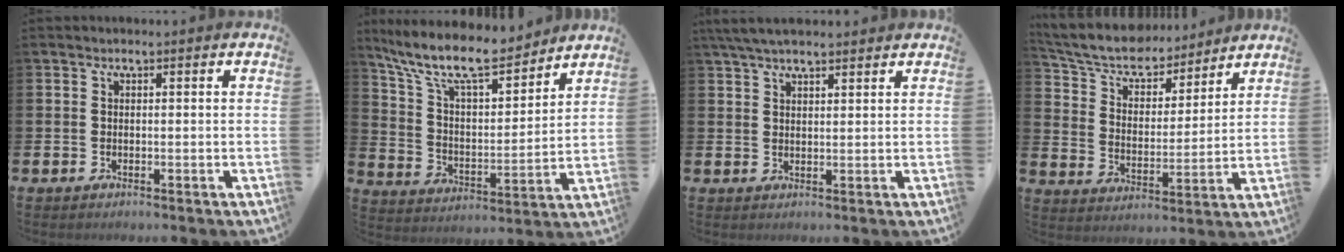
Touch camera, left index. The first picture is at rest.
{"total": 11.9, "force": [10.4, 2.9, 5.1], "torque": [-0.133, -0.062, 0.183]}
{"total": 4.5, "force": [3.9, 1.0, 1.9], "torque": [-0.040, -0.007, 0.071]}
{"total": 7.8, "force": [7.2, 2.4, 1.6], "torque": [-0.069, -0.053, 0.126]}